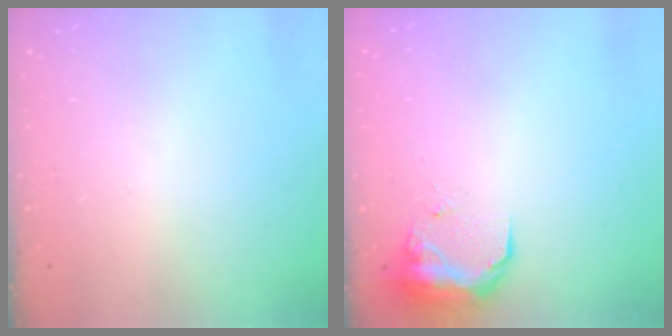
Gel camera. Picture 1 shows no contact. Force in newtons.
{"total": 17.0, "press": 11.4, "slide": 12.7}